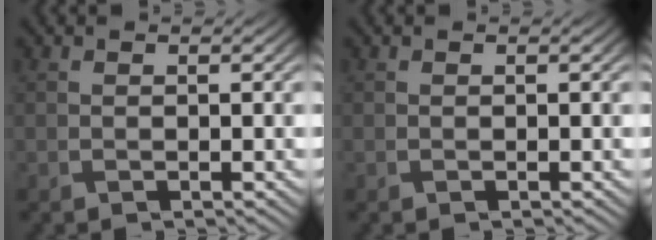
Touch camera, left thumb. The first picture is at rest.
{"total": 0.0}